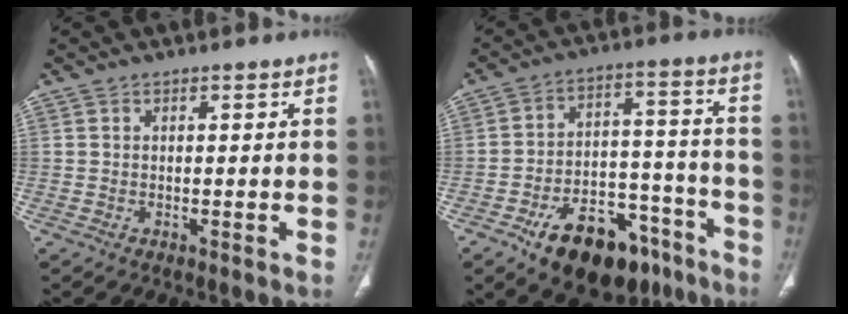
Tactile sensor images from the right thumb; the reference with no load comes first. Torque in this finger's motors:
{"motor_torque": [1.68, 1.61, 0.11, -0.20, 0.39]}